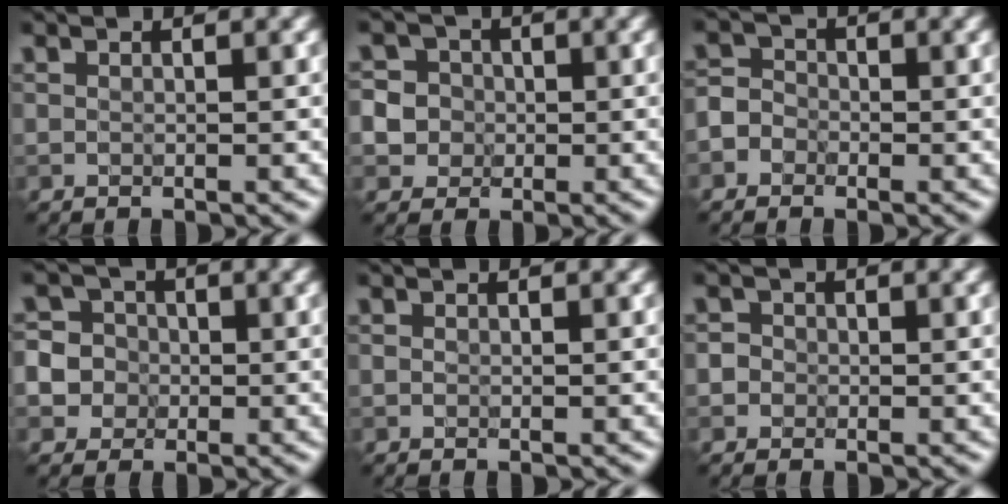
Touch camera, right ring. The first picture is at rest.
{"total": 7.5, "force": [0.1, 7.1, 2.3], "torque": [-0.051, 0.025, -0.014]}
{"total": 2.6, "force": [-1.3, 2.1, 0.8], "torque": [-0.003, 0.012, -0.032]}
{"total": 7.4, "force": [-1.1, 7.0, 2.0], "torque": [-0.041, 0.016, -0.048]}
{"total": 0.0}
{"total": 2.0, "force": [0.2, 1.8, 0.8], "torque": [0.009, 0.012, -0.021]}